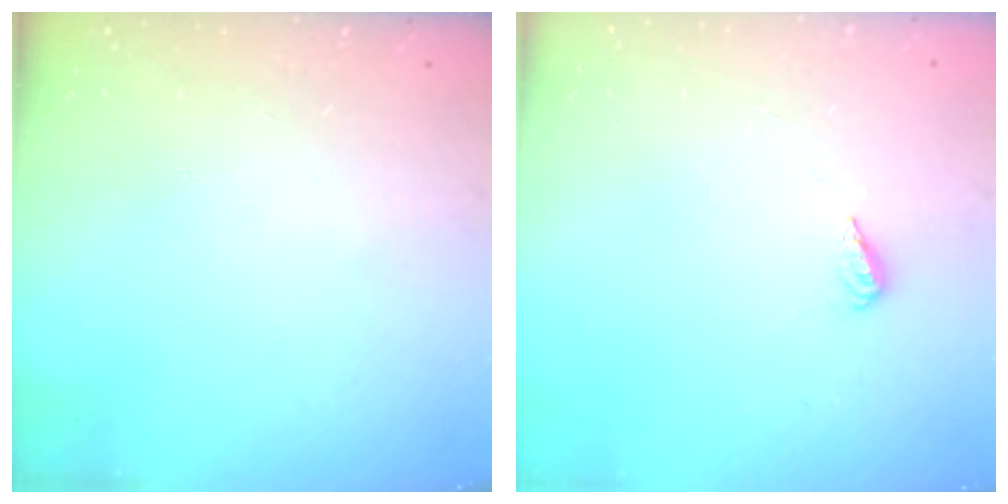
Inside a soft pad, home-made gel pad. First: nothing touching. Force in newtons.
{"total": 2.3, "press": 2.2, "slide": 0.8}